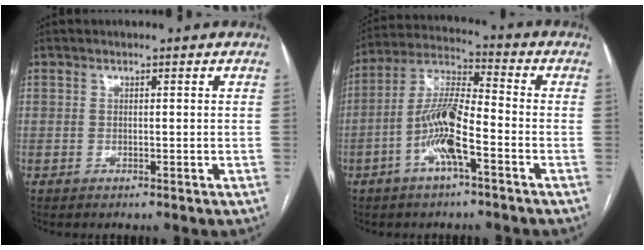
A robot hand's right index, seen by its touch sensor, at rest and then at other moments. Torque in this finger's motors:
{"motor_torque": [1.58, -0.56, 0.85, 0.21]}